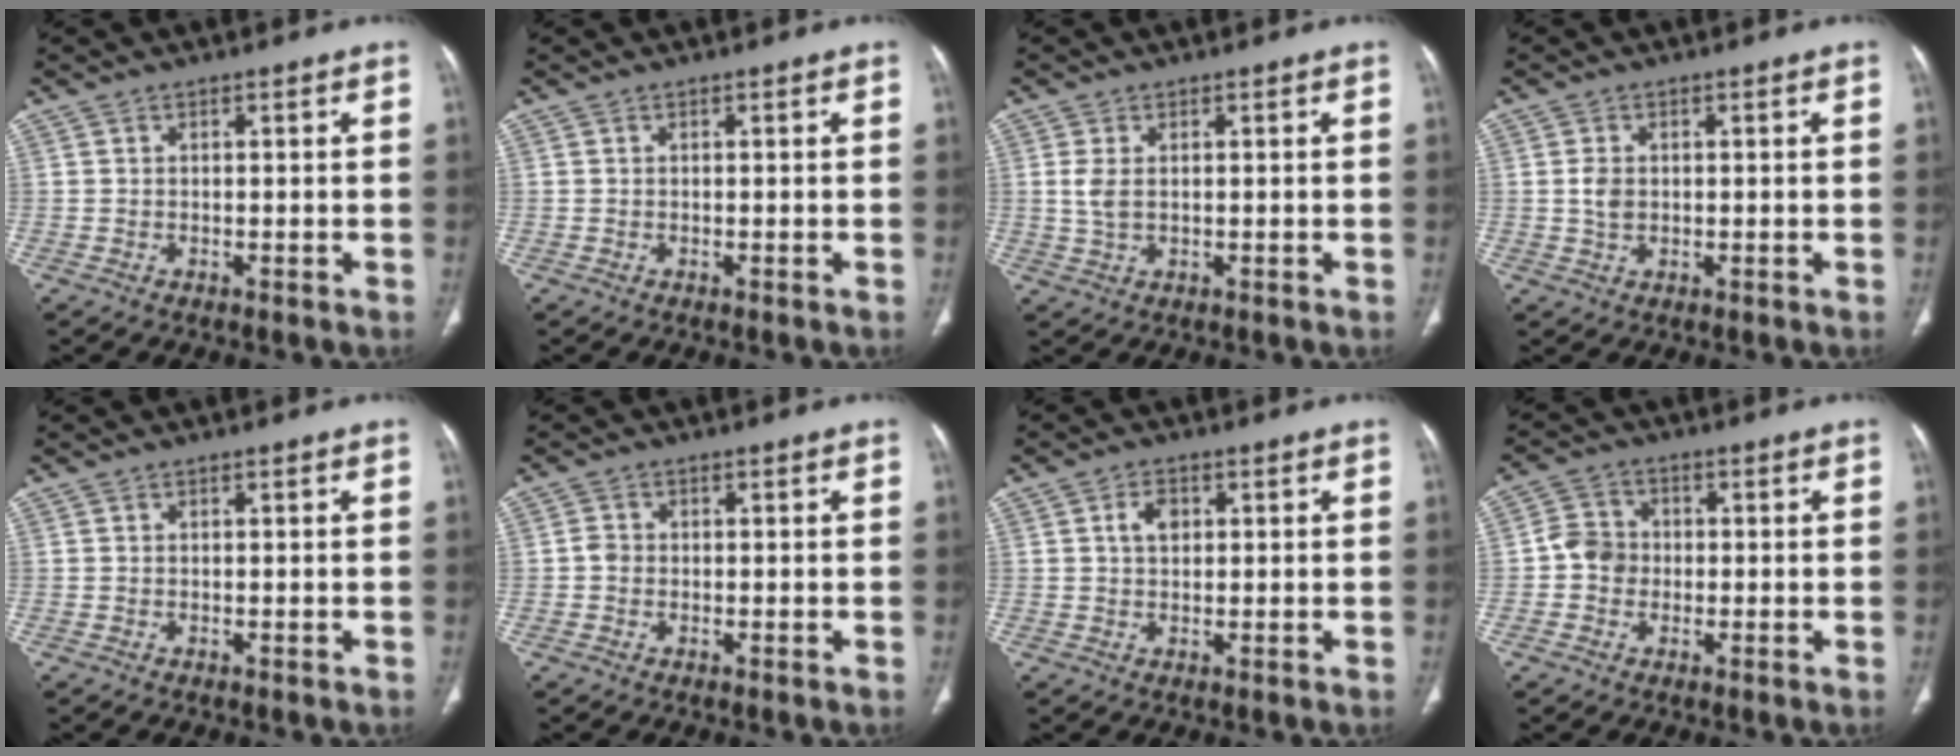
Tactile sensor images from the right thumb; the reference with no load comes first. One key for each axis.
{"total": 0.0}
{"total": 3.1, "fx": 0.4, "fy": 1.8, "fz": 2.5, "tx": -0.063, "ty": 0.001, "tz": 0.012}
{"total": 2.6, "fx": 0.1, "fy": 1.9, "fz": 1.8, "tx": -0.032, "ty": 0.000, "tz": 0.004}
{"total": 0.0}
{"total": 1.5, "fx": -0.3, "fy": 1.3, "fz": 0.6, "tx": -0.006, "ty": 0.005, "tz": -0.008}
{"total": 3.4, "fx": 0.9, "fy": 2.3, "fz": 2.3, "tx": -0.035, "ty": 0.003, "tz": 0.016}
{"total": 4.9, "fx": -0.7, "fy": 4.5, "fz": 1.9, "tx": -0.014, "ty": 0.012, "tz": -0.020}